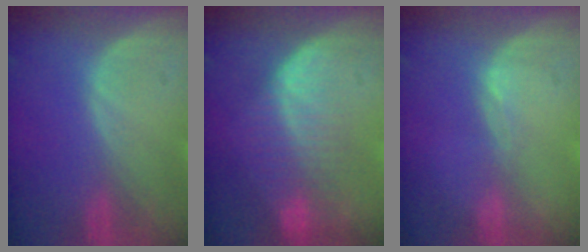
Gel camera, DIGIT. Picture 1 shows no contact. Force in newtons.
{"total": 8.5, "press": 7.2, "slide": 4.6}
{"total": 1.0, "press": 0.7, "slide": 0.7}